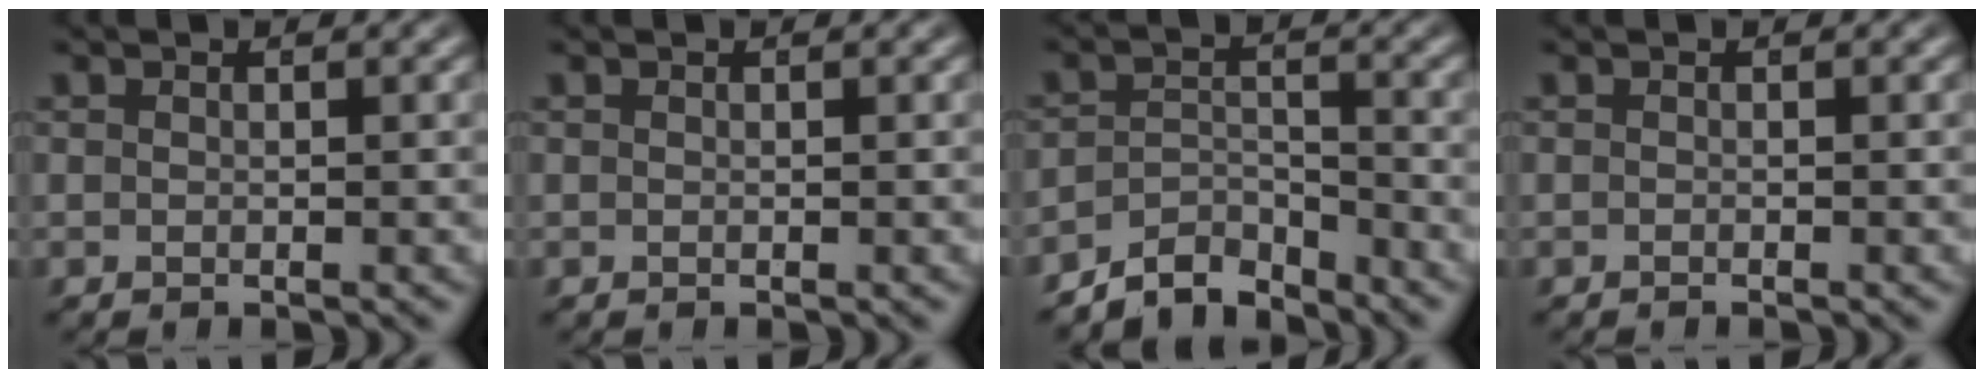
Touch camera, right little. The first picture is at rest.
{"total": 0.0}
{"total": 5.3, "force": [-4.6, 1.9, 1.6], "torque": [-0.022, -0.018, -0.076]}
{"total": 0.5, "force": [-0.4, -0.3, 0.0], "torque": [-0.001, -0.003, -0.005]}